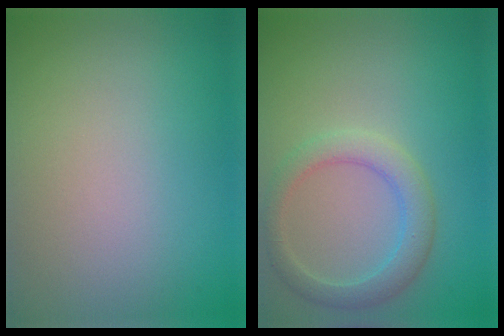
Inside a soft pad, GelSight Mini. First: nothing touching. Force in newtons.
{"total": 3.2, "press": 3.2, "slide": 0.2}